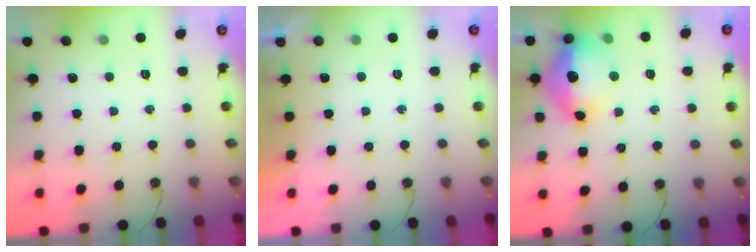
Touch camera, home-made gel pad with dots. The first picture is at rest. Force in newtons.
{"total": 0.0}
{"total": 16.4, "press": 16.3, "slide": 1.6}